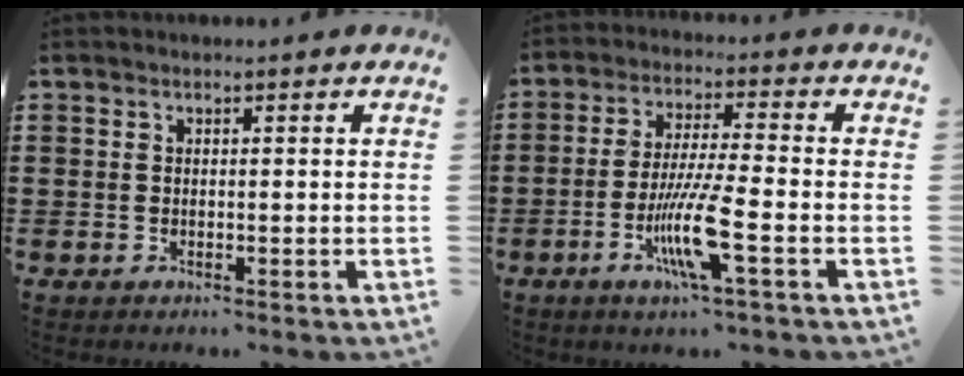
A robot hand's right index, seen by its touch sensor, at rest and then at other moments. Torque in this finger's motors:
{"motor_torque": [2.14, 0.00, 0.54, 0.21]}